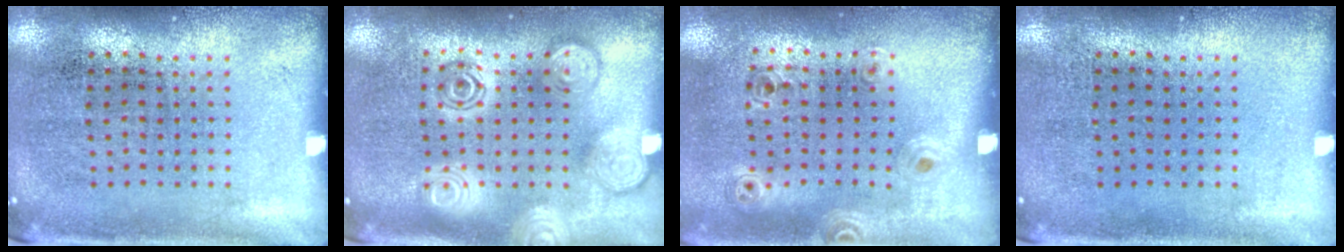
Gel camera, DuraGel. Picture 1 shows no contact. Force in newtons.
{"total": 2.8, "press": 2.8, "slide": 0.4}
{"total": 1.1, "press": 0.9, "slide": 0.6}
{"total": 0.0}